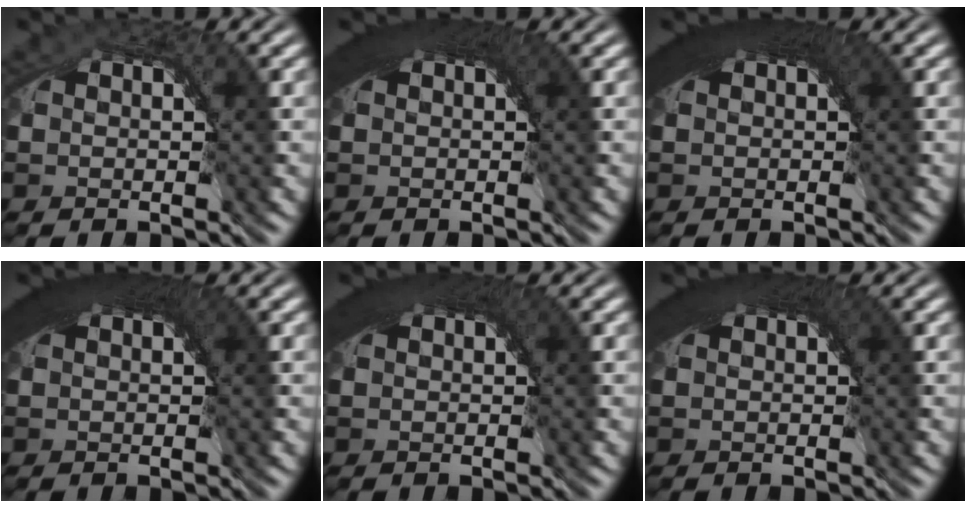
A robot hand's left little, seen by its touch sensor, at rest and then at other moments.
{"total": 5.2, "force": [1.6, 1.8, 4.6], "torque": [-0.057, 0.013, 0.018]}
{"total": 6.4, "force": [1.9, 2.3, 5.6], "torque": [-0.069, 0.018, 0.021]}
{"total": 6.0, "force": [1.9, 2.1, 5.3], "torque": [-0.063, 0.017, 0.020]}
{"total": 4.9, "force": [1.5, 1.7, 4.3], "torque": [-0.054, 0.011, 0.017]}
{"total": 5.5, "force": [1.8, 1.9, 4.8], "torque": [-0.056, 0.016, 0.019]}